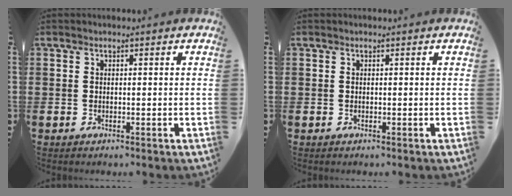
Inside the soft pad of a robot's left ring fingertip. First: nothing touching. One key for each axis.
{"total": 0.0}